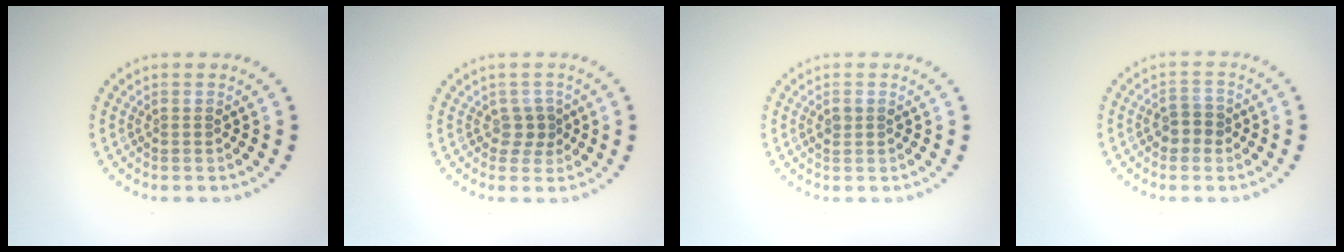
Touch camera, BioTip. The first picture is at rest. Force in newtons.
{"total": 1.4, "press": 1.1, "slide": 0.8}
{"total": 0.9, "press": 0.9, "slide": 0.2}
{"total": 2.1, "press": 2.1, "slide": 0.5}